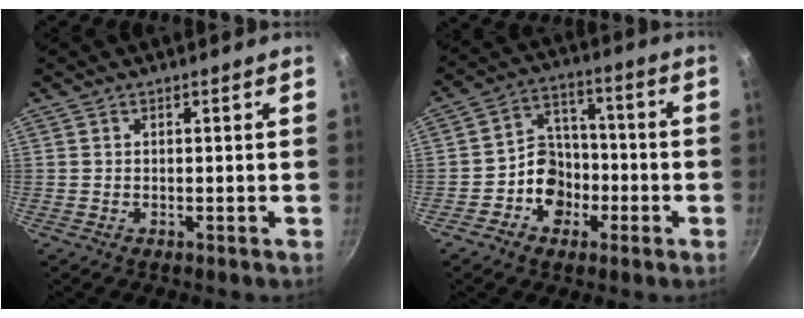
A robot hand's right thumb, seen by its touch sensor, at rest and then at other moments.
{"total": 9.3, "force": [-3.3, 7.8, 3.8], "torque": [-0.012, 0.044, -0.064]}